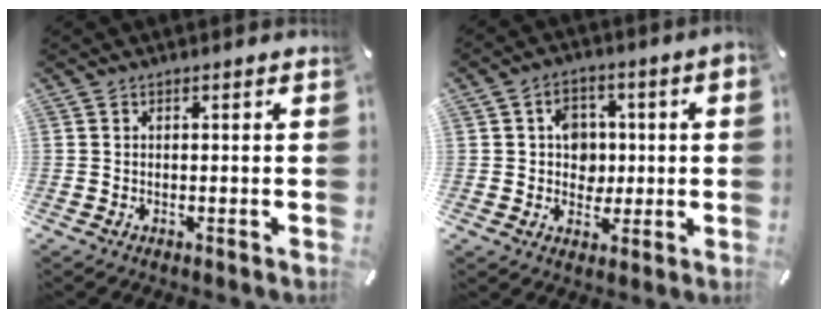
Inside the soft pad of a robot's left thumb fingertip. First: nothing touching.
{"total": 7.4, "force": [0.5, 6.4, 3.6], "torque": [-0.048, 0.006, 0.008]}